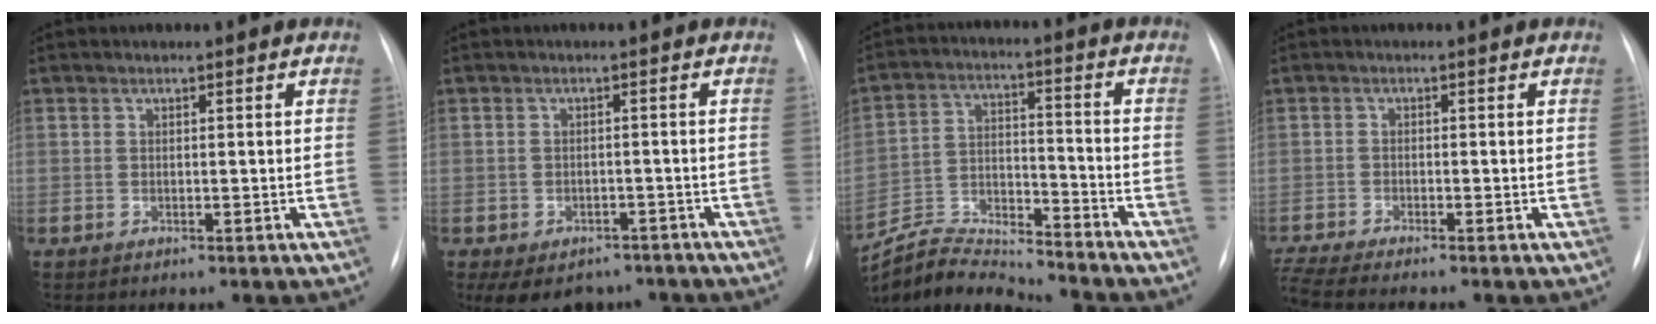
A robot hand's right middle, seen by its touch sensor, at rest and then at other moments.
{"total": 10.1, "force": [-7.2, 6.3, 3.2], "torque": [-0.060, 0.007, -0.086]}
{"total": 11.4, "force": [-11.4, -0.2, 0.9], "torque": [-0.021, 0.019, -0.214]}
{"total": 5.7, "force": [-5.1, -0.8, 2.6], "torque": [-0.052, -0.011, -0.090]}